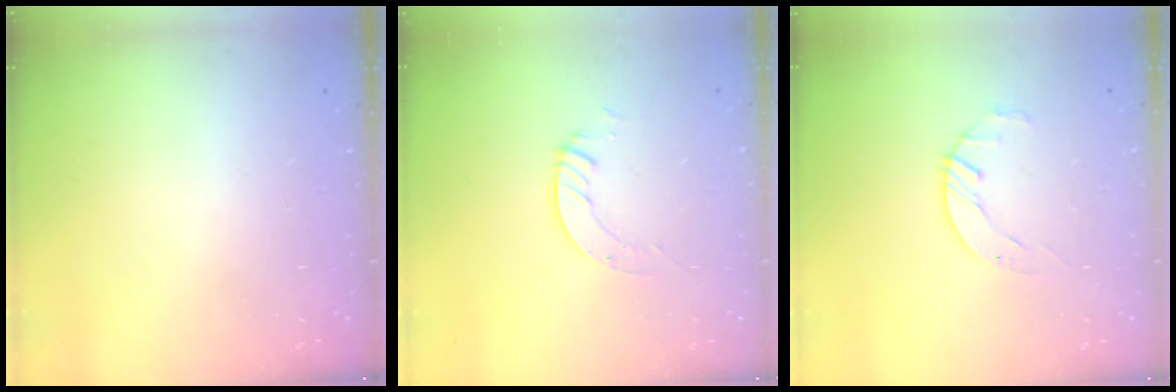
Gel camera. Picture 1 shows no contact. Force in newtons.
{"total": 3.8, "press": 3.8, "slide": 0.4}
{"total": 1.7, "press": 1.7, "slide": 0.3}